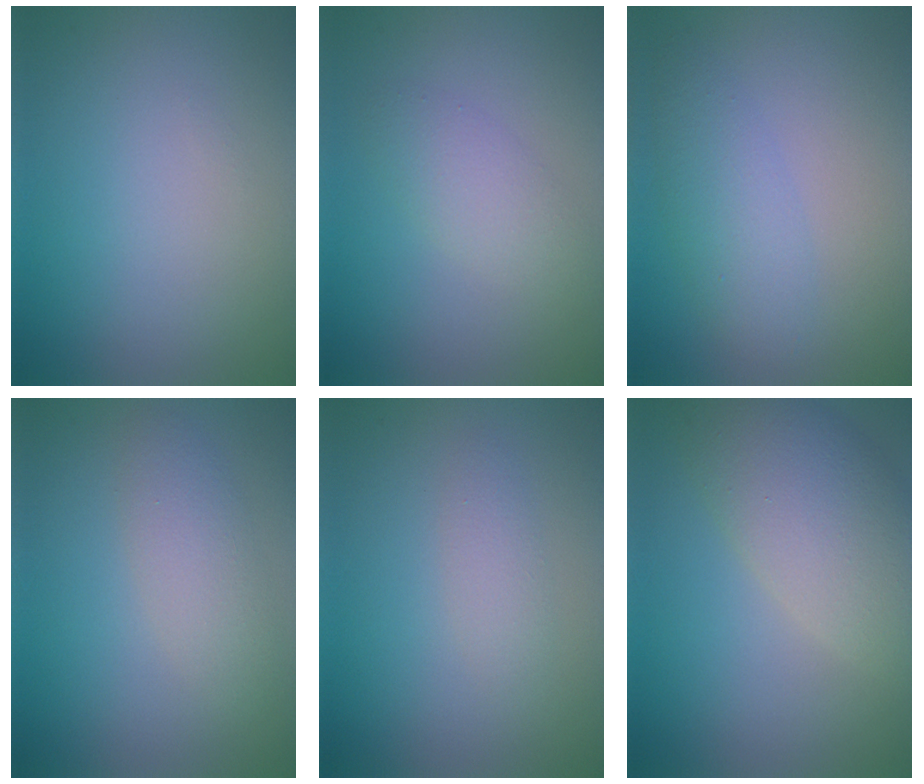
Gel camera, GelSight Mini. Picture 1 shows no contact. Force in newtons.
{"total": 2.5, "press": 2.5, "slide": 0.2}
{"total": 2.9, "press": 2.9, "slide": 0.0}
{"total": 2.8, "press": 2.8, "slide": 0.1}
{"total": 1.4, "press": 1.4, "slide": 0.1}
{"total": 7.1, "press": 7.1, "slide": 0.8}